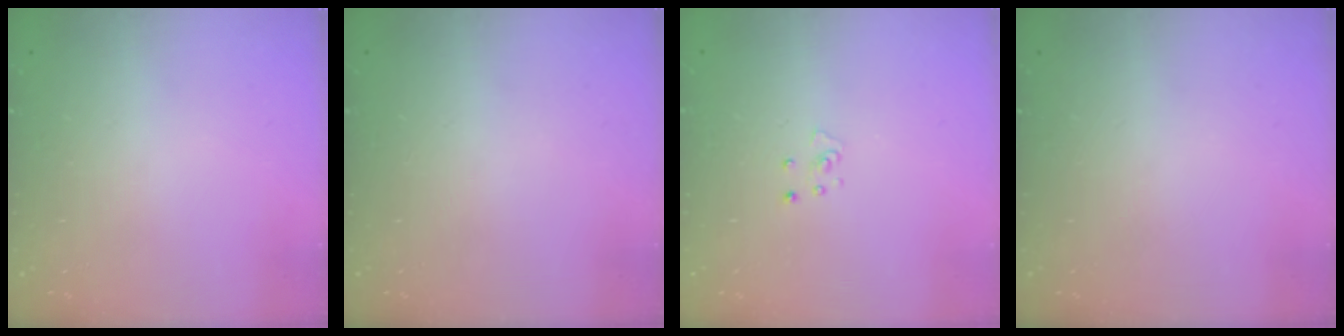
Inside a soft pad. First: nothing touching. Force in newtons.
{"total": 0.0}
{"total": 3.3, "press": 3.3, "slide": 0.3}
{"total": 0.0}